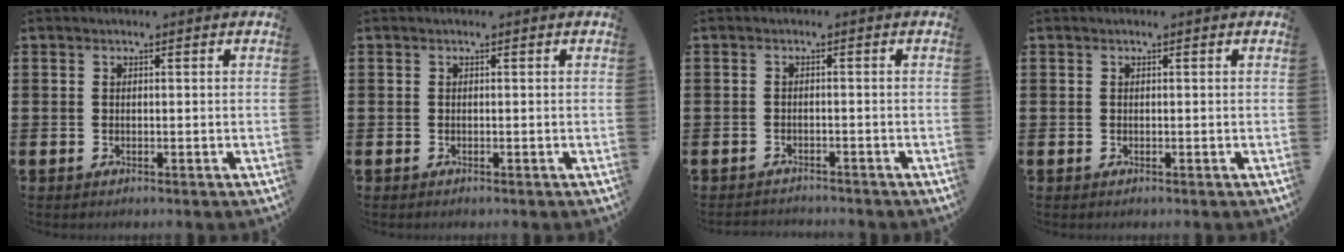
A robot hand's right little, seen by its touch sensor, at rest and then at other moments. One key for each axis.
{"total": 0.0}
{"total": 1.2, "fx": -1.2, "fy": 0.0, "fz": -0.1, "tx": -0.003, "ty": 0.003, "tz": -0.026}
{"total": 0.0}